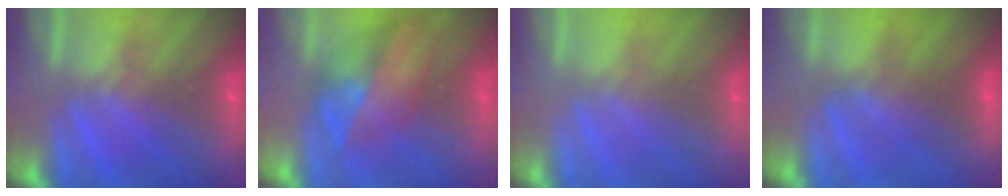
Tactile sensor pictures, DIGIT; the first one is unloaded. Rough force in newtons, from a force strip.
{"total": 4.4}
{"total": 3.1}
{"total": 2.7}